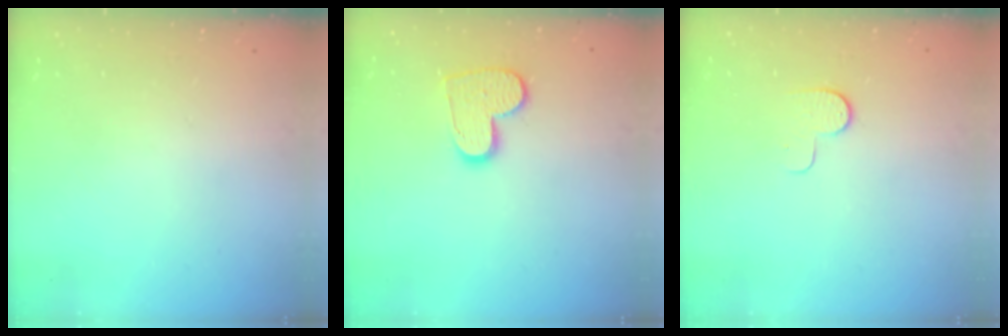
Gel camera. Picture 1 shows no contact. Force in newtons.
{"total": 11.6, "press": 11.6, "slide": 0.8}
{"total": 5.8, "press": 5.8, "slide": 0.6}